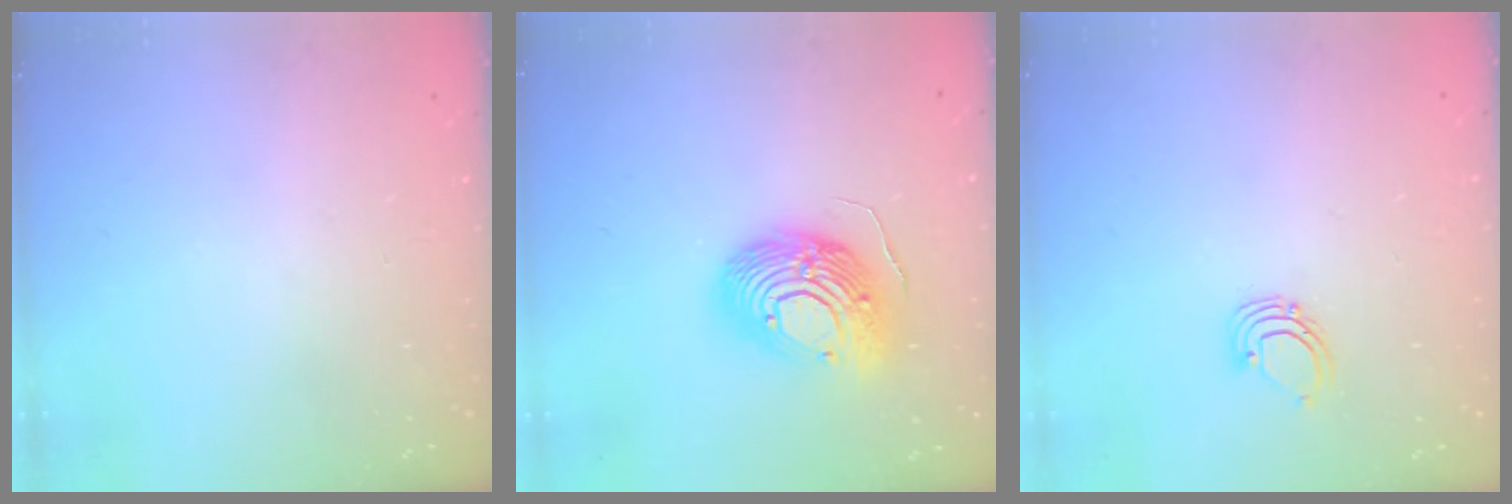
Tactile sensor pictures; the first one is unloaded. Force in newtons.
{"total": 16.9, "press": 16.8, "slide": 1.6}
{"total": 2.6, "press": 2.6, "slide": 0.2}